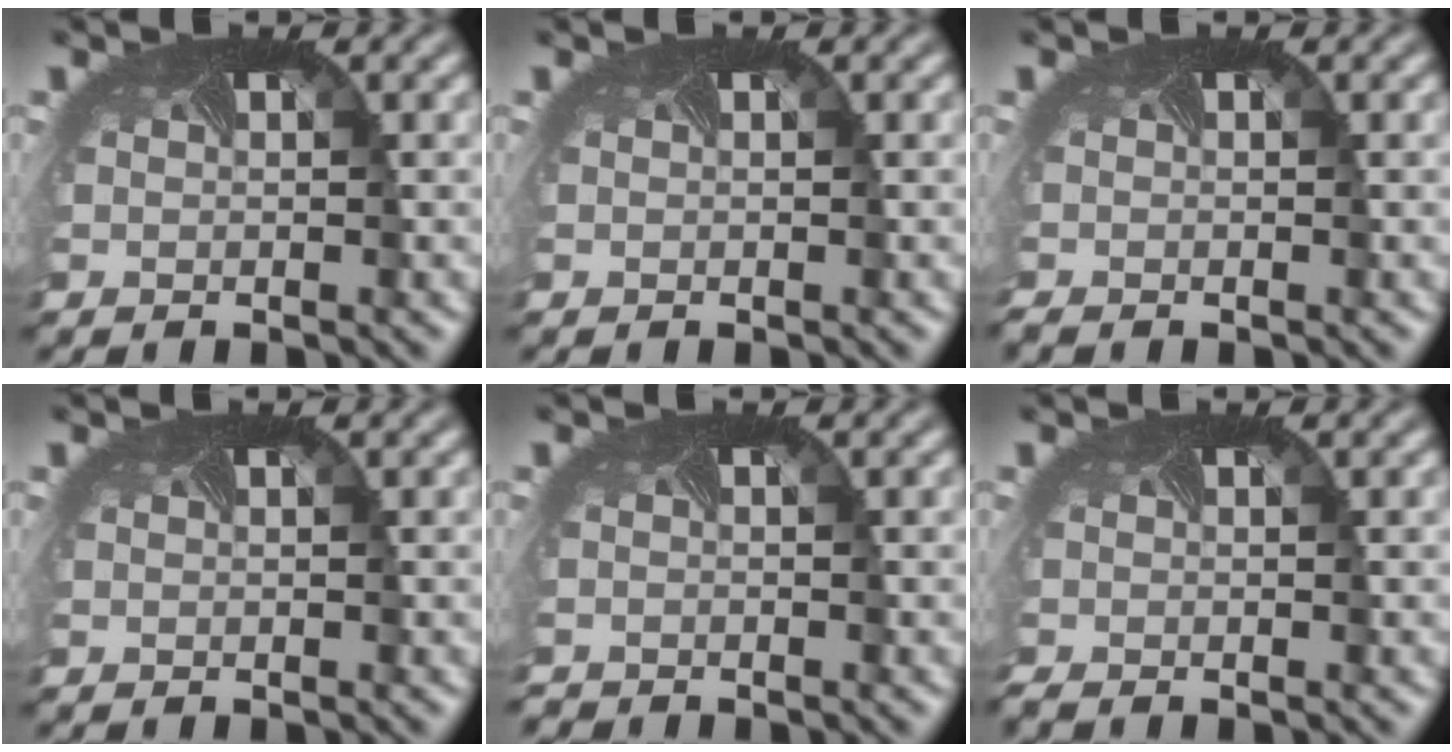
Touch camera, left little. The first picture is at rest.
{"total": 0.0}
{"total": 0.9, "force": [-0.8, 0.0, 0.3], "torque": [-0.011, -0.009, -0.016]}
{"total": 0.0}
{"total": 0.9, "force": [-0.8, -0.3, -0.5], "torque": [0.003, -0.009, -0.016]}
{"total": 1.1, "force": [-0.9, 0.2, 0.5], "torque": [-0.015, -0.011, -0.016]}